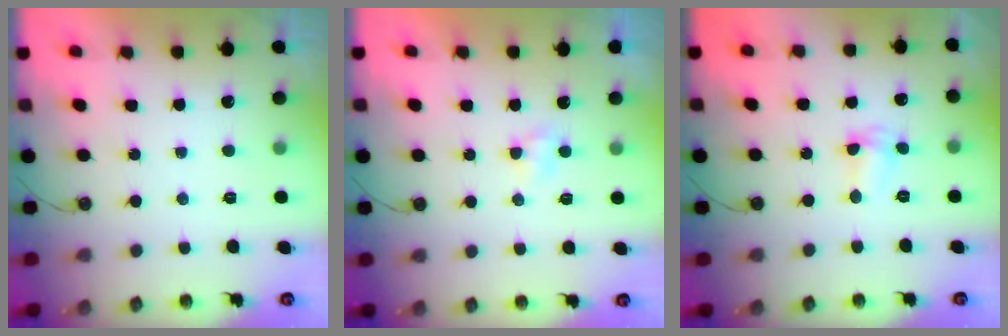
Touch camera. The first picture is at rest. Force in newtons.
{"total": 2.2, "press": 2.2, "slide": 0.3}
{"total": 2.6, "press": 2.6, "slide": 0.6}